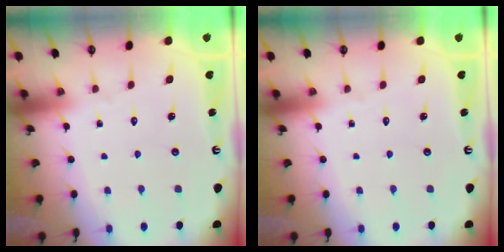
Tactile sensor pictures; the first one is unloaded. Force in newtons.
{"total": 0.0}